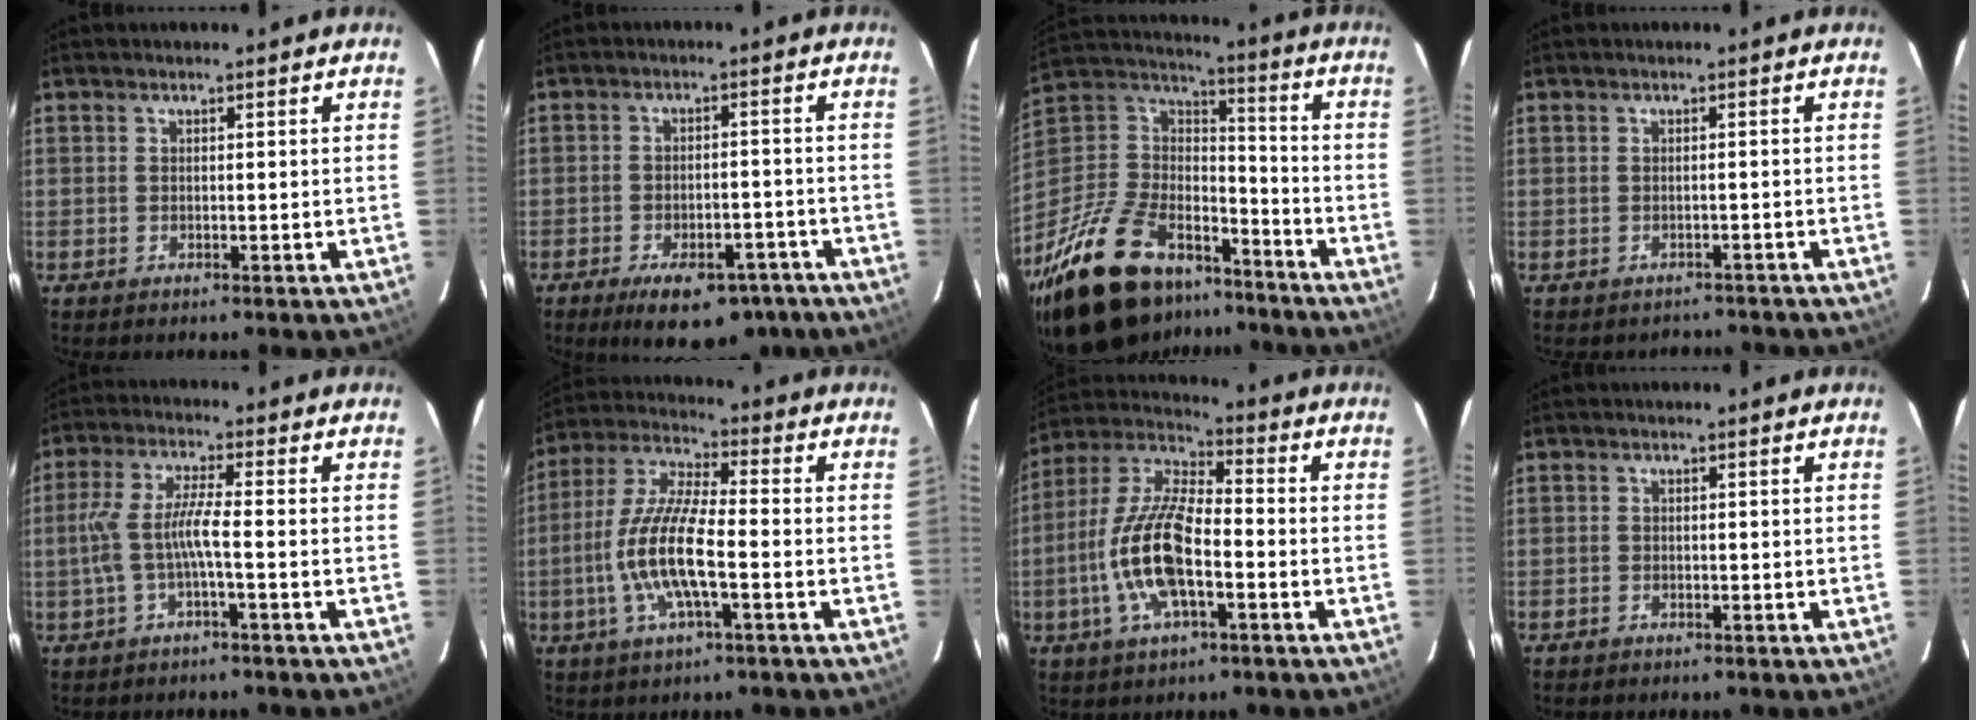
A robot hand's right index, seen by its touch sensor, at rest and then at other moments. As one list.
[{"total": 12.7, "force": [-8.8, 5.7, 7.2], "torque": [-0.130, -0.003, -0.118]}, {"total": 30.3, "force": [-21.2, 15.3, 15.3], "torque": [-0.327, 0.014, -0.325]}, {"total": 3.4, "force": [-3.1, 1.4, 0.2], "torque": [0.005, 0.008, -0.033]}, {"total": 6.4, "force": [-1.9, 0.2, 6.0], "torque": [-0.134, 0.003, -0.030]}, {"total": 13.0, "force": [-3.4, 3.0, 12.2], "torque": [-0.255, -0.003, -0.067]}, {"total": 15.2, "force": [-4.3, 5.7, 13.4], "torque": [-0.279, 0.000, -0.087]}, {"total": 1.0, "force": [-0.8, 0.6, 0.0], "torque": [-0.004, 0.003, -0.014]}]